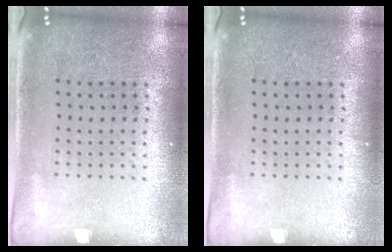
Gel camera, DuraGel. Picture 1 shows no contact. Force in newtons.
{"total": 0.0}